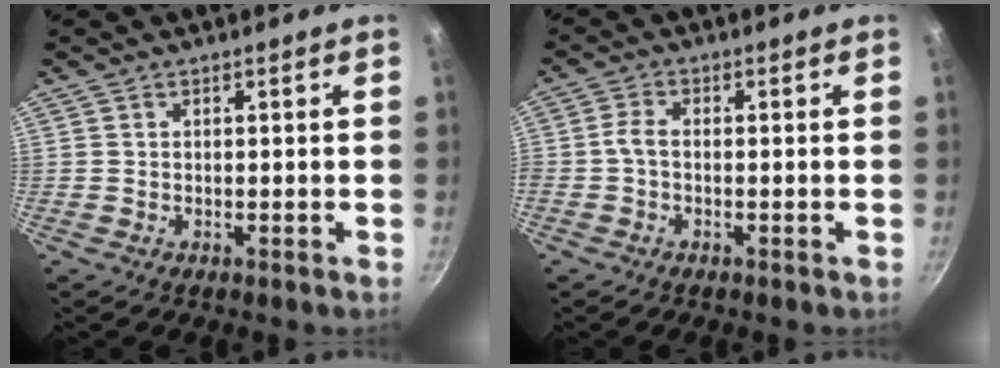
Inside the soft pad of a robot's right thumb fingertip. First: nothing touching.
{"total": 2.7, "force": [-0.7, 1.4, 2.2], "torque": [-0.049, 0.004, -0.020]}